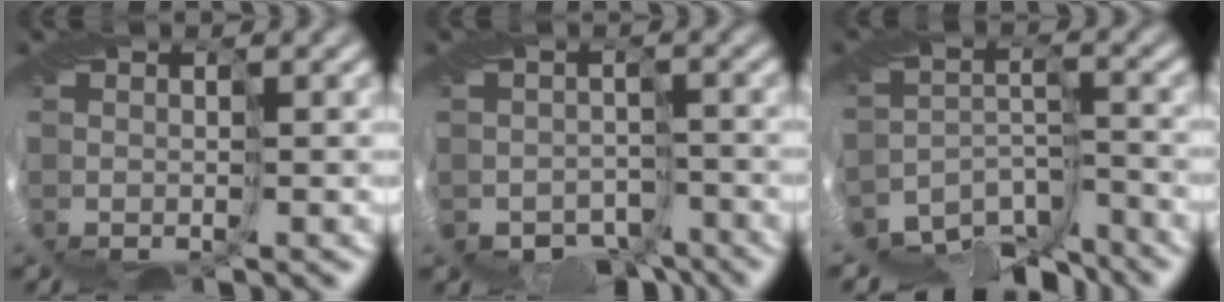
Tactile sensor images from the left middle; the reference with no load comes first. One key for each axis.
{"total": 5.0, "fx": -3.7, "fy": 3.2, "fz": 1.0, "tx": -0.014, "ty": -0.034, "tz": -0.052}
{"total": 10.3, "fx": -9.9, "fy": 2.4, "fz": 1.4, "tx": -0.012, "ty": -0.012, "tz": -0.160}